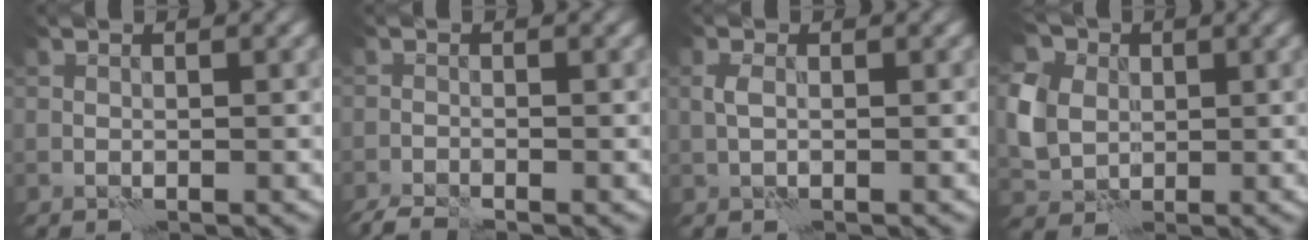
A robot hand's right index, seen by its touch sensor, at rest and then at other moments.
{"total": 2.7, "force": [-2.5, 0.2, 1.1], "torque": [-0.029, -0.014, -0.053]}
{"total": 0.8, "force": [0.2, 0.3, 0.7], "torque": [-0.018, 0.002, 0.002]}
{"total": 5.2, "force": [0.9, 4.4, 2.7], "torque": [-0.074, 0.006, 0.016]}